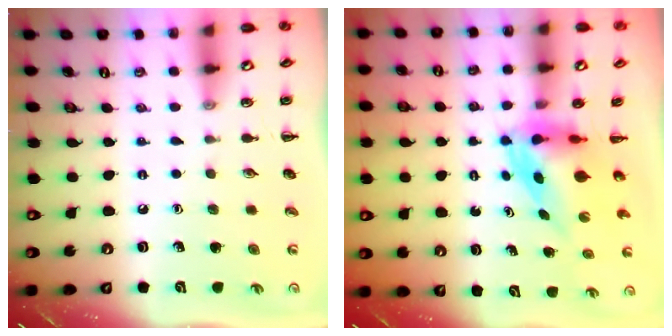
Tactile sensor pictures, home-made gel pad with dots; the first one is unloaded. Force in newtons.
{"total": 3.9, "press": 3.8, "slide": 1.0}